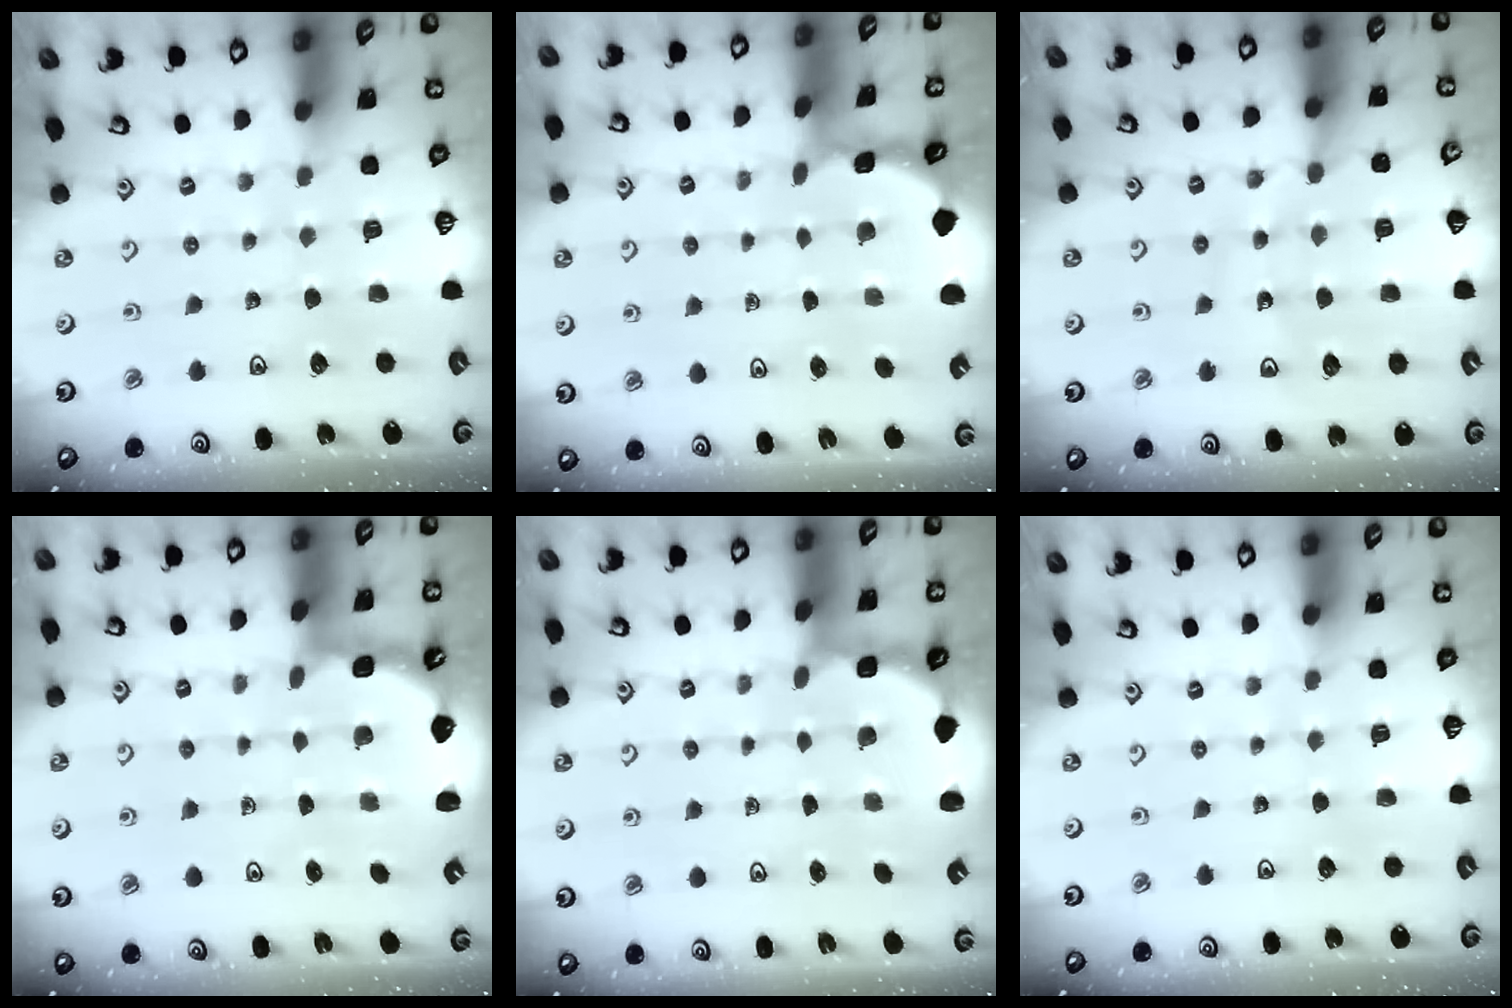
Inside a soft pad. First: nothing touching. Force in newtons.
{"total": 1.6, "press": 1.5, "slide": 0.2}
{"total": 11.6, "press": 11.5, "slide": 2.0}
{"total": 2.4, "press": 2.0, "slide": 1.3}
{"total": 2.8, "press": 2.5, "slide": 1.4}
{"total": 0.0}